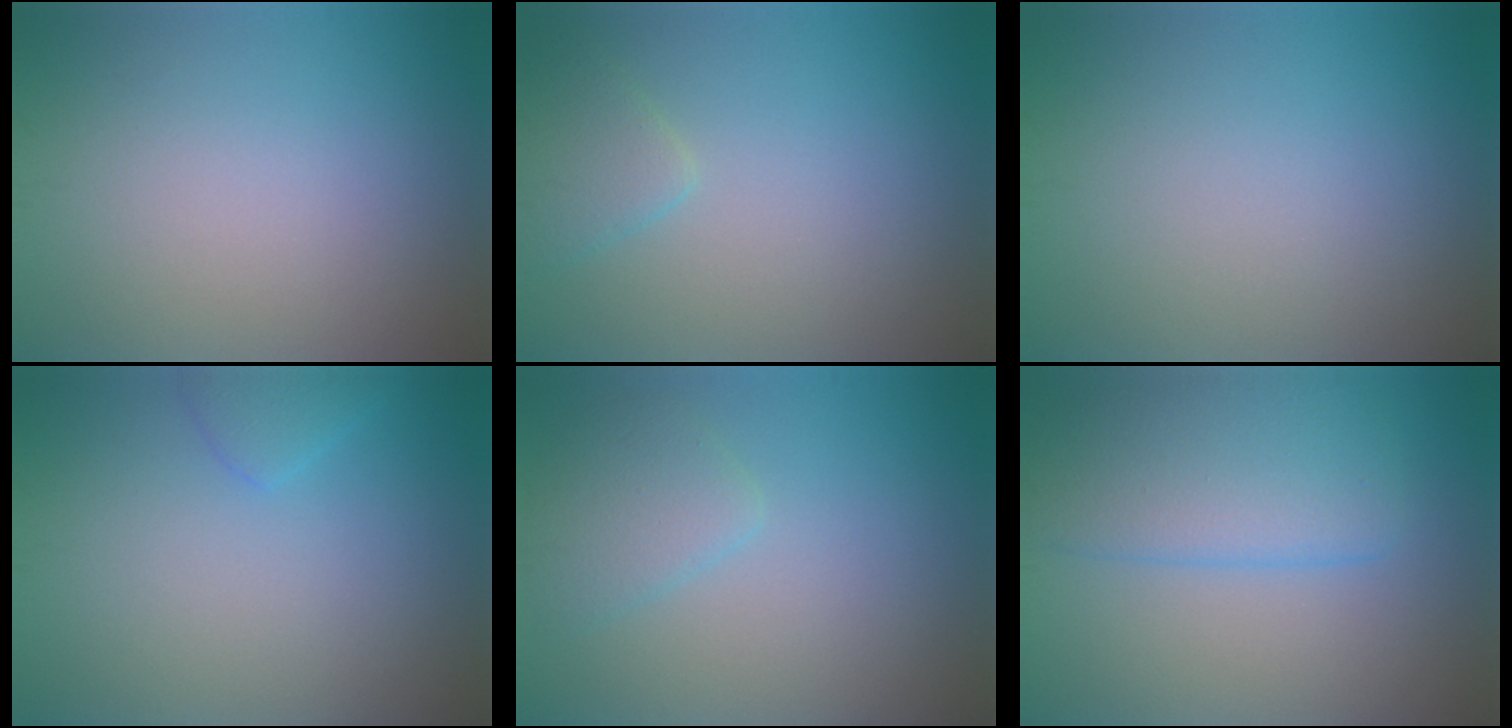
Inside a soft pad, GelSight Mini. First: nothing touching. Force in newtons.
{"total": 2.2, "press": 2.2, "slide": 0.2}
{"total": 0.0}
{"total": 1.7, "press": 1.7, "slide": 0.1}
{"total": 2.6, "press": 2.6, "slide": 0.2}
{"total": 6.0, "press": 6.0, "slide": 0.3}